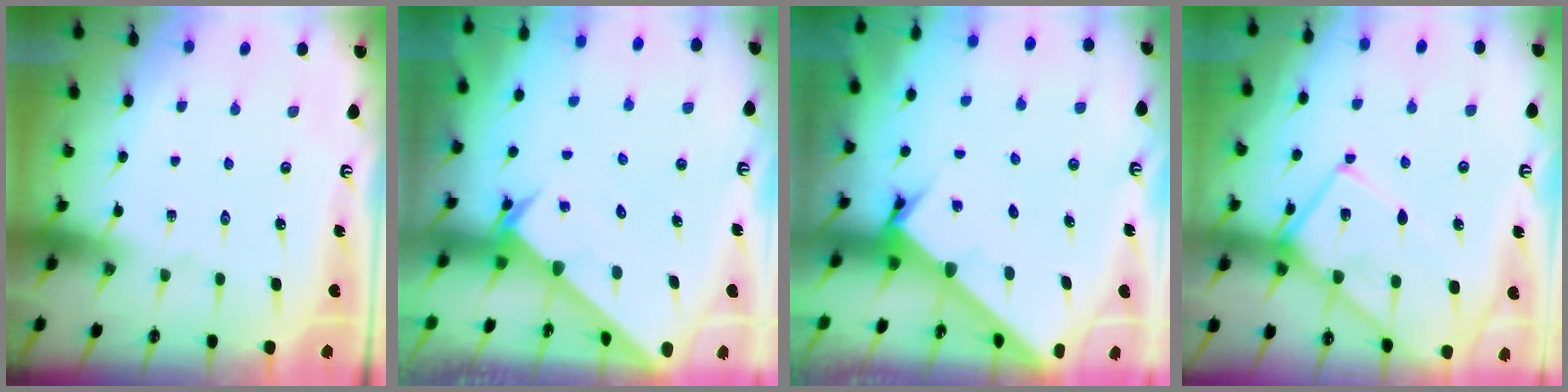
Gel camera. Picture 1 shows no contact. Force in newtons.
{"total": 2.5, "press": 2.5, "slide": 0.2}
{"total": 2.5, "press": 2.5, "slide": 0.2}
{"total": 12.1, "press": 12.0, "slide": 1.5}